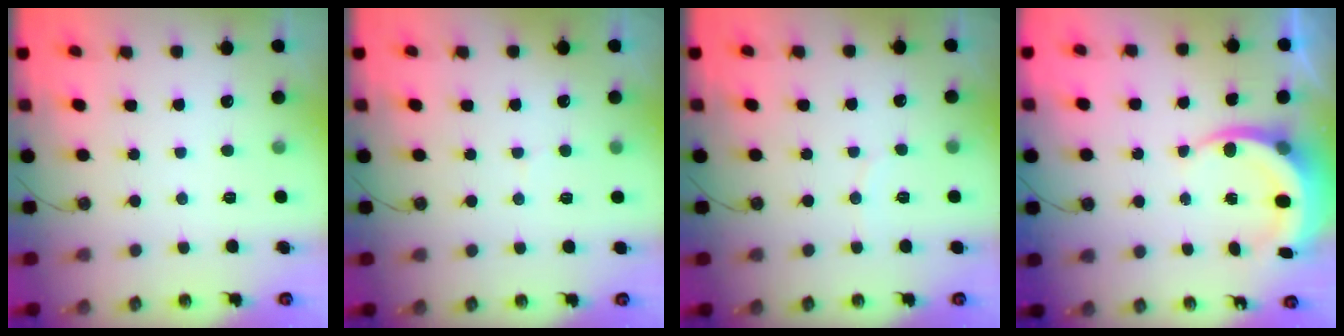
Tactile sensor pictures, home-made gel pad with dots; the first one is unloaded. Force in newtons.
{"total": 3.2, "press": 3.1, "slide": 0.7}
{"total": 2.3, "press": 2.3, "slide": 0.2}
{"total": 6.3, "press": 6.2, "slide": 0.6}